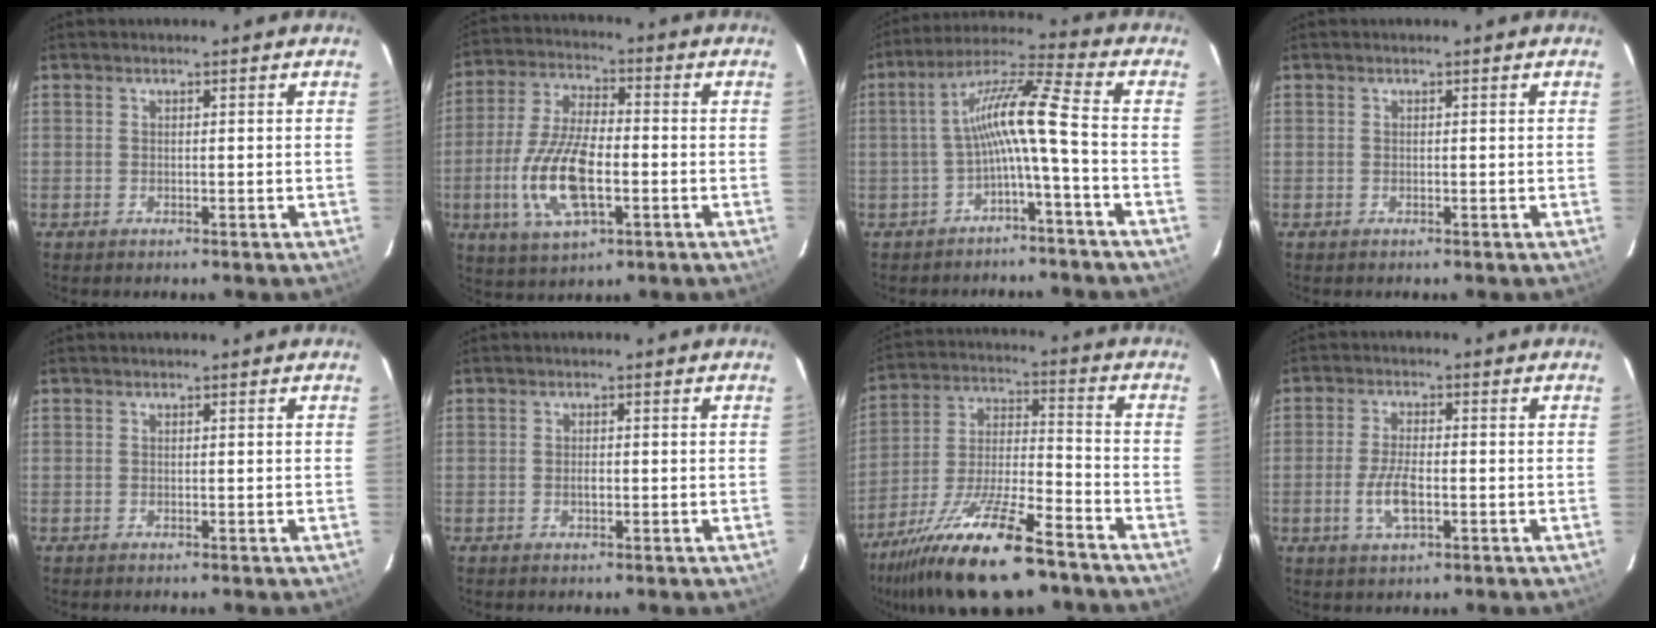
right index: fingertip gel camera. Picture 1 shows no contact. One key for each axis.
{"total": 14.3, "fx": -3.7, "fy": 5.8, "fz": 12.5, "tx": -0.265, "ty": -0.007, "tz": -0.066}
{"total": 9.0, "fx": -2.6, "fy": -0.6, "fz": 8.6, "tx": -0.177, "ty": 0.018, "tz": -0.046}
{"total": 0.0}
{"total": 0.0}
{"total": 1.3, "fx": -0.3, "fy": 0.7, "fz": 1.0, "tx": -0.018, "ty": 0.001, "tz": -0.006}
{"total": 21.3, "fx": -15.1, "fy": 5.7, "fz": 13.9, "tx": -0.272, "ty": -0.028, "tz": -0.257}
{"total": 5.9, "fx": -1.7, "fy": 2.3, "fz": 5.2, "tx": -0.110, "ty": -0.005, "tz": -0.032}